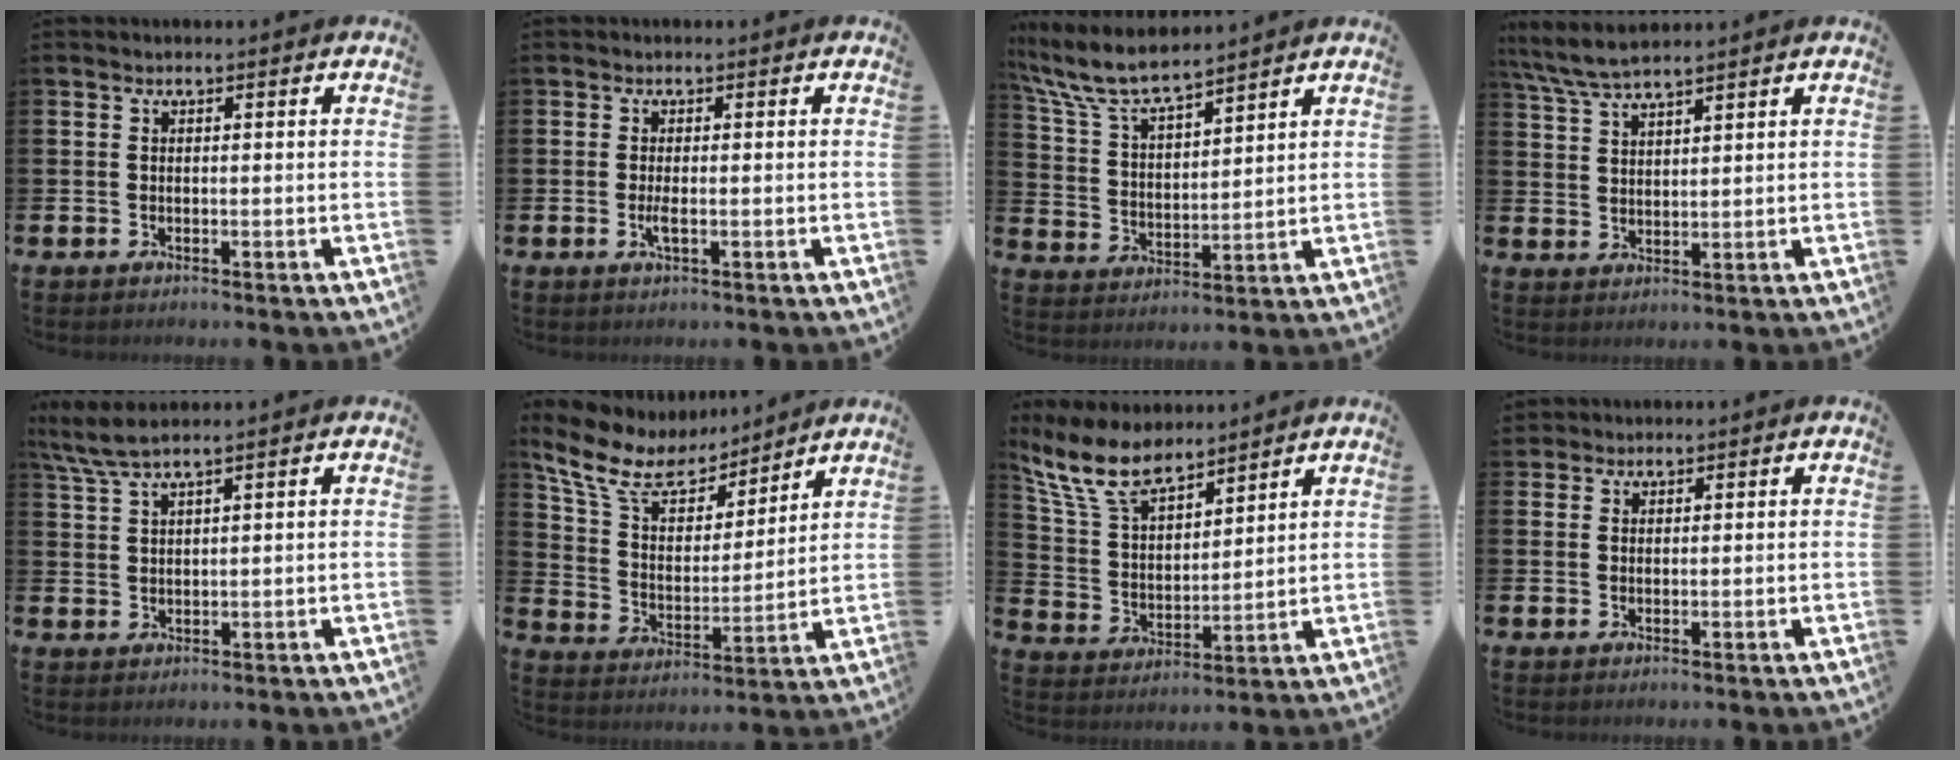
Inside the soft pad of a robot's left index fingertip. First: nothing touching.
{"total": 1.3, "force": [-0.3, 0.2, 1.3], "torque": [-0.030, 0.003, -0.004]}
{"total": 8.1, "force": [7.5, 1.2, 2.9], "torque": [-0.090, -0.038, 0.133]}
{"total": 5.4, "force": [5.1, 0.4, 2.0], "torque": [-0.058, -0.013, 0.094]}
{"total": 4.1, "force": [3.6, -0.1, 2.0], "torque": [-0.053, -0.006, 0.068]}
{"total": 10.3, "force": [8.5, 4.4, 3.7], "torque": [-0.122, -0.044, 0.154]}
{"total": 9.1, "force": [7.9, 2.9, 3.6], "torque": [-0.107, -0.028, 0.147]}
{"total": 2.1, "force": [1.9, 0.9, -0.1], "torque": [0.006, -0.002, 0.035]}